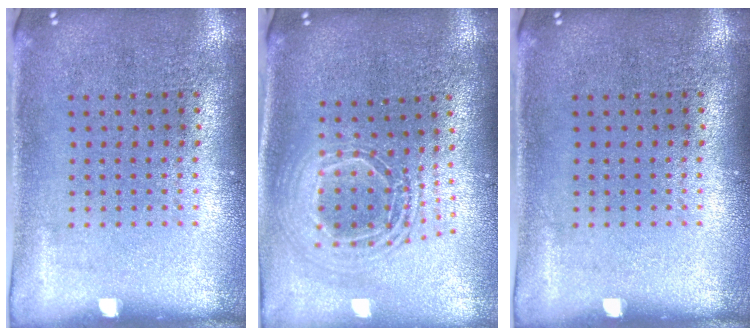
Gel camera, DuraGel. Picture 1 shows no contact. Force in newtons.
{"total": 2.0, "press": 1.6, "slide": 1.2}
{"total": 0.0}